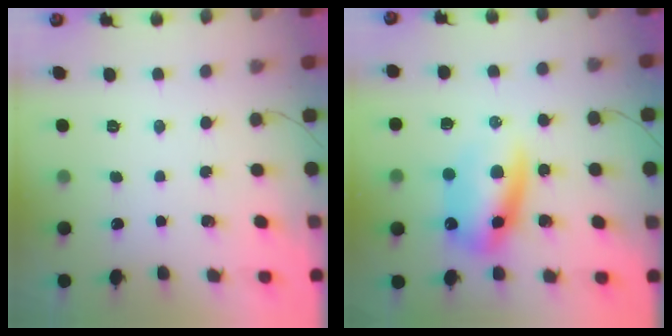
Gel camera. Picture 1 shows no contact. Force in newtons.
{"total": 11.4, "press": 11.0, "slide": 2.9}